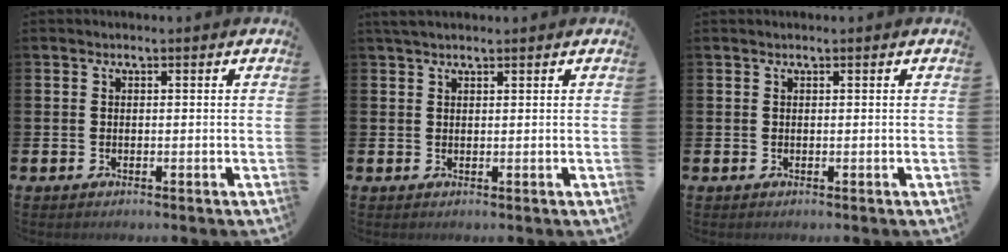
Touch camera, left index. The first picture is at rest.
{"total": 1.8, "force": [1.5, 0.5, 0.7], "torque": [-0.015, 0.006, 0.028]}
{"total": 0.0}